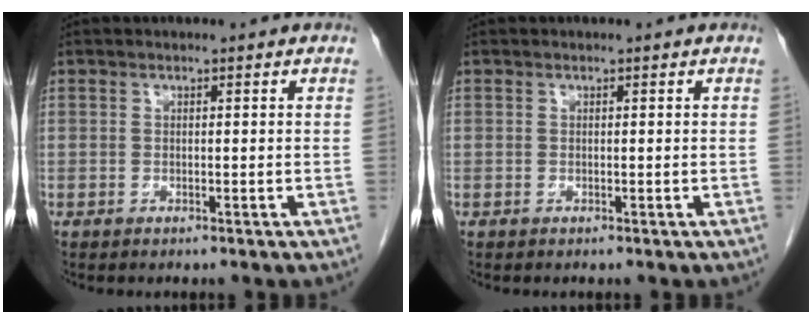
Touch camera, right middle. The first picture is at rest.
{"total": 0.0}